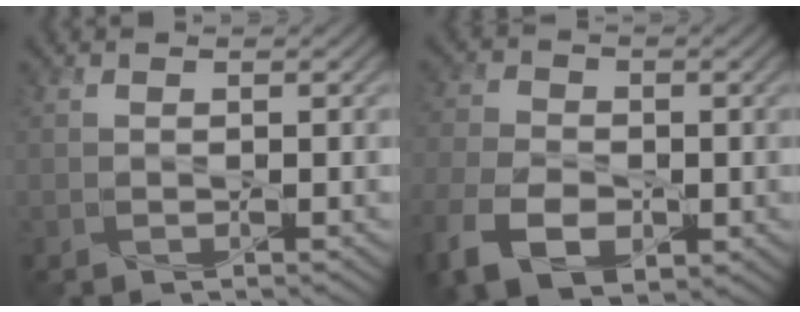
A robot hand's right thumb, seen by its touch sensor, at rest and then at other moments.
{"total": 9.2, "force": [-3.9, 5.9, 5.8], "torque": [-0.146, -0.023, -0.076]}